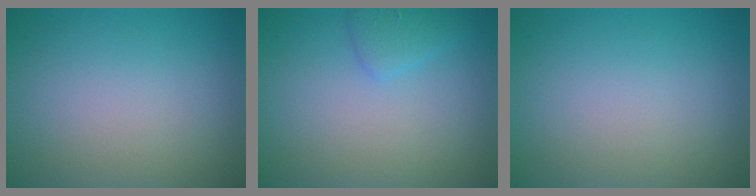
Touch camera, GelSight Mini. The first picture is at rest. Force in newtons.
{"total": 1.6, "press": 1.6, "slide": 0.1}
{"total": 0.0}